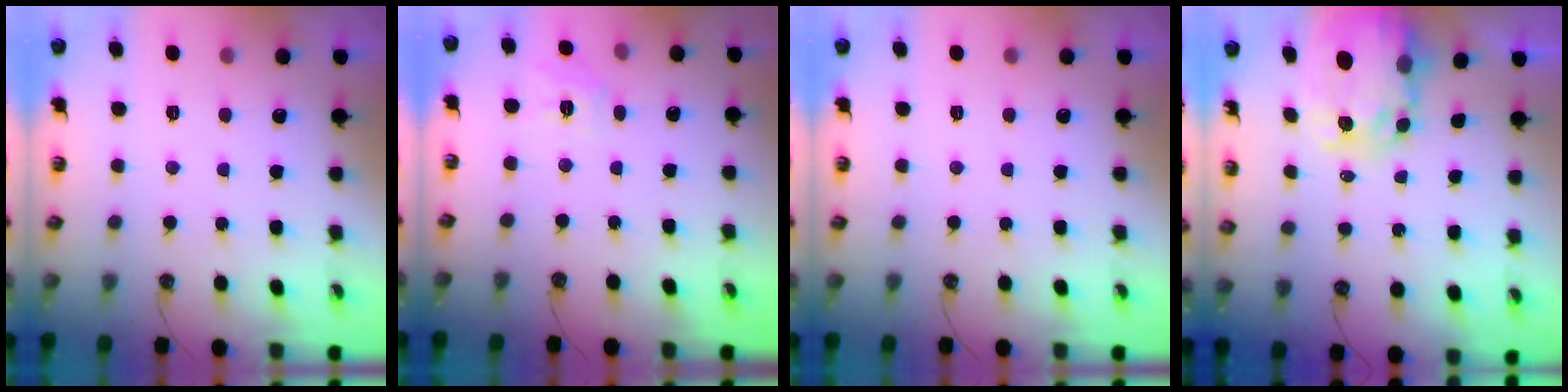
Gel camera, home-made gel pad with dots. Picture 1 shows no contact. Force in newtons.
{"total": 8.1, "press": 8.1, "slide": 0.6}
{"total": 0.0}
{"total": 8.2, "press": 8.2, "slide": 0.7}